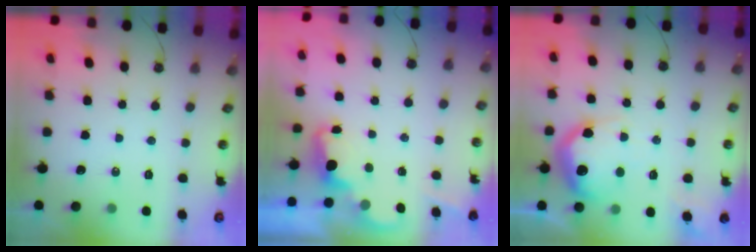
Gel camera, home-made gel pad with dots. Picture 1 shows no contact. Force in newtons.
{"total": 2.3, "press": 2.2, "slide": 0.5}
{"total": 20.6, "press": 20.6, "slide": 1.4}